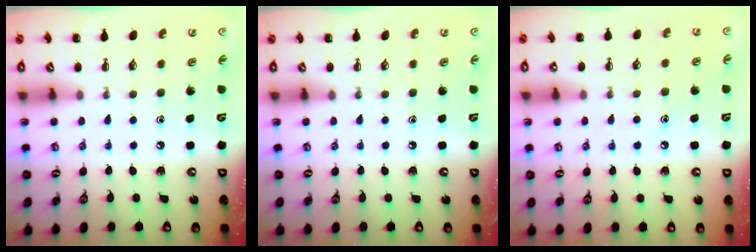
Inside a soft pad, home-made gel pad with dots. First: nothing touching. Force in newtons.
{"total": 0.0}
{"total": 6.5, "press": 6.4, "slide": 1.2}